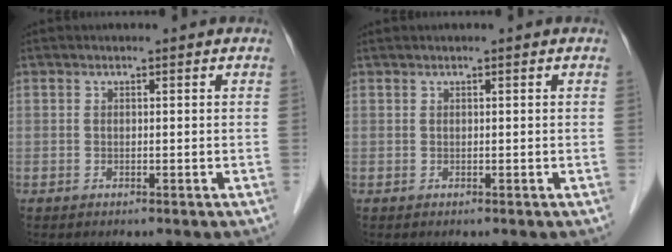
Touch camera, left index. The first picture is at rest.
{"total": 0.8, "force": [0.6, 0.0, 0.5], "torque": [-0.015, 0.013, 0.017]}